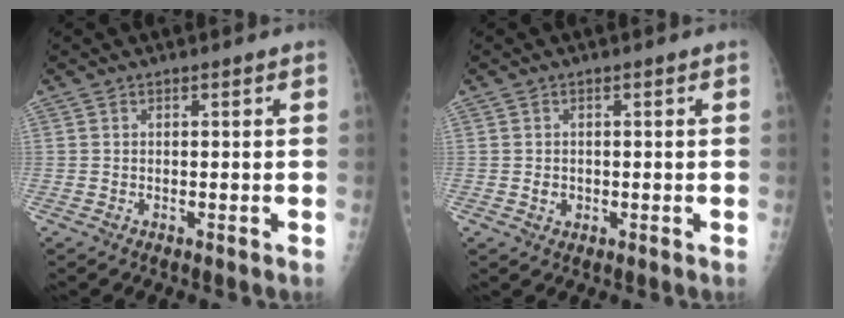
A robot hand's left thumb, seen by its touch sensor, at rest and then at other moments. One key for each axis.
{"total": 1.7, "fx": -0.2, "fy": 1.5, "fz": 0.8, "tx": -0.007, "ty": 0.002, "tz": 0.000}